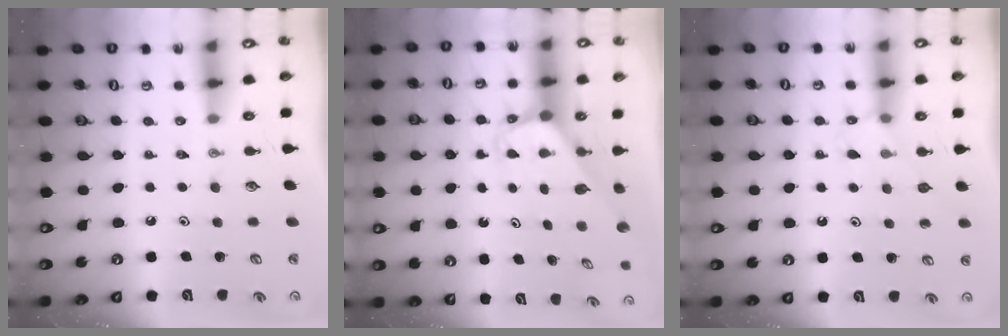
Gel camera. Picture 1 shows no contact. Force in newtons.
{"total": 2.0, "press": 2.0, "slide": 0.1}
{"total": 6.9, "press": 6.9, "slide": 0.6}